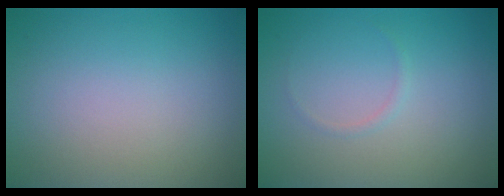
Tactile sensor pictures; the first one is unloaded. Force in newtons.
{"total": 0.5, "press": 0.5, "slide": 0.1}